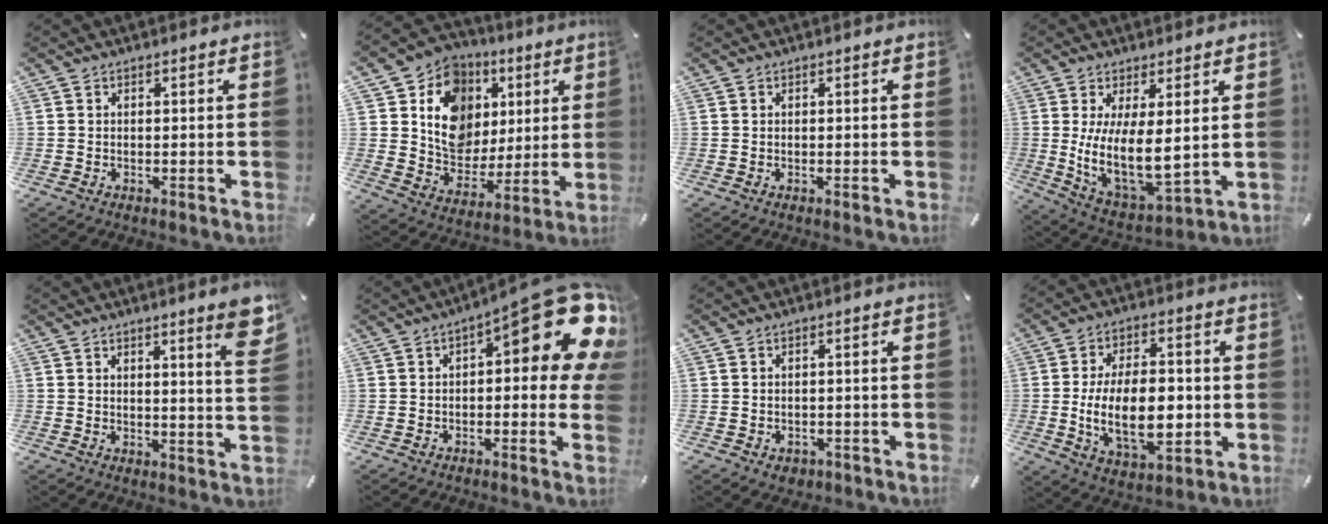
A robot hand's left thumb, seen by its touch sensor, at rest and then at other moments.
{"total": 15.1, "force": [3.7, 13.2, 6.2], "torque": [-0.100, -0.016, 0.077]}
{"total": 0.0}
{"total": 11.8, "force": [3.5, 5.1, 10.0], "torque": [-0.196, -0.041, 0.073]}
{"total": 7.3, "force": [4.5, 1.1, 5.7], "torque": [-0.078, -0.031, 0.070]}
{"total": 19.7, "force": [7.7, 6.6, 16.9], "torque": [-0.206, -0.069, 0.123]}
{"total": 2.2, "force": [-0.9, 1.8, 0.7], "torque": [-0.011, 0.005, -0.018]}
{"total": 17.4, "force": [-1.7, 9.8, 14.2], "torque": [-0.254, -0.008, -0.030]}